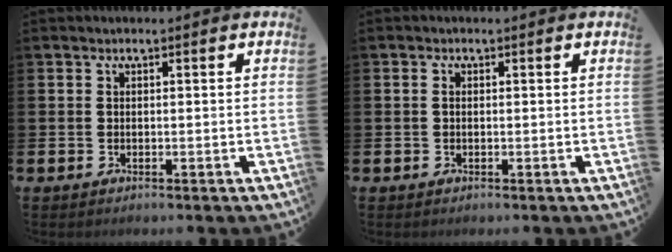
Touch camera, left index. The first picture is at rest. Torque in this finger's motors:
{"motor_torque": [0.09, 0.20, 0.08, 0.01]}